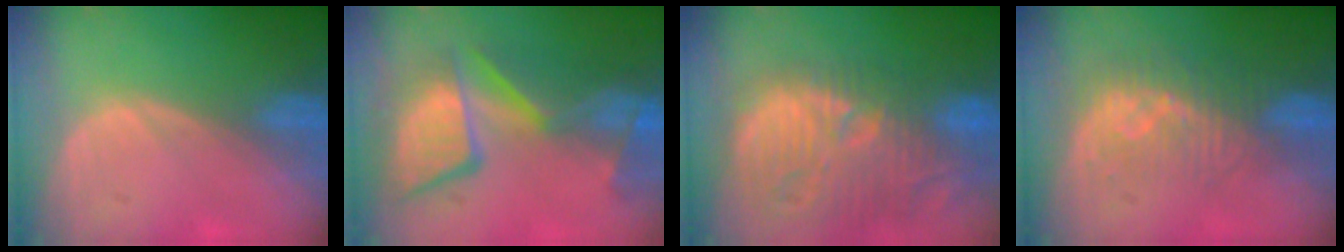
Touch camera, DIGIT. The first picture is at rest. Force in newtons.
{"total": 12.5, "press": 11.3, "slide": 5.3}
{"total": 14.6, "press": 13.0, "slide": 6.6}
{"total": 8.2, "press": 7.4, "slide": 3.6}